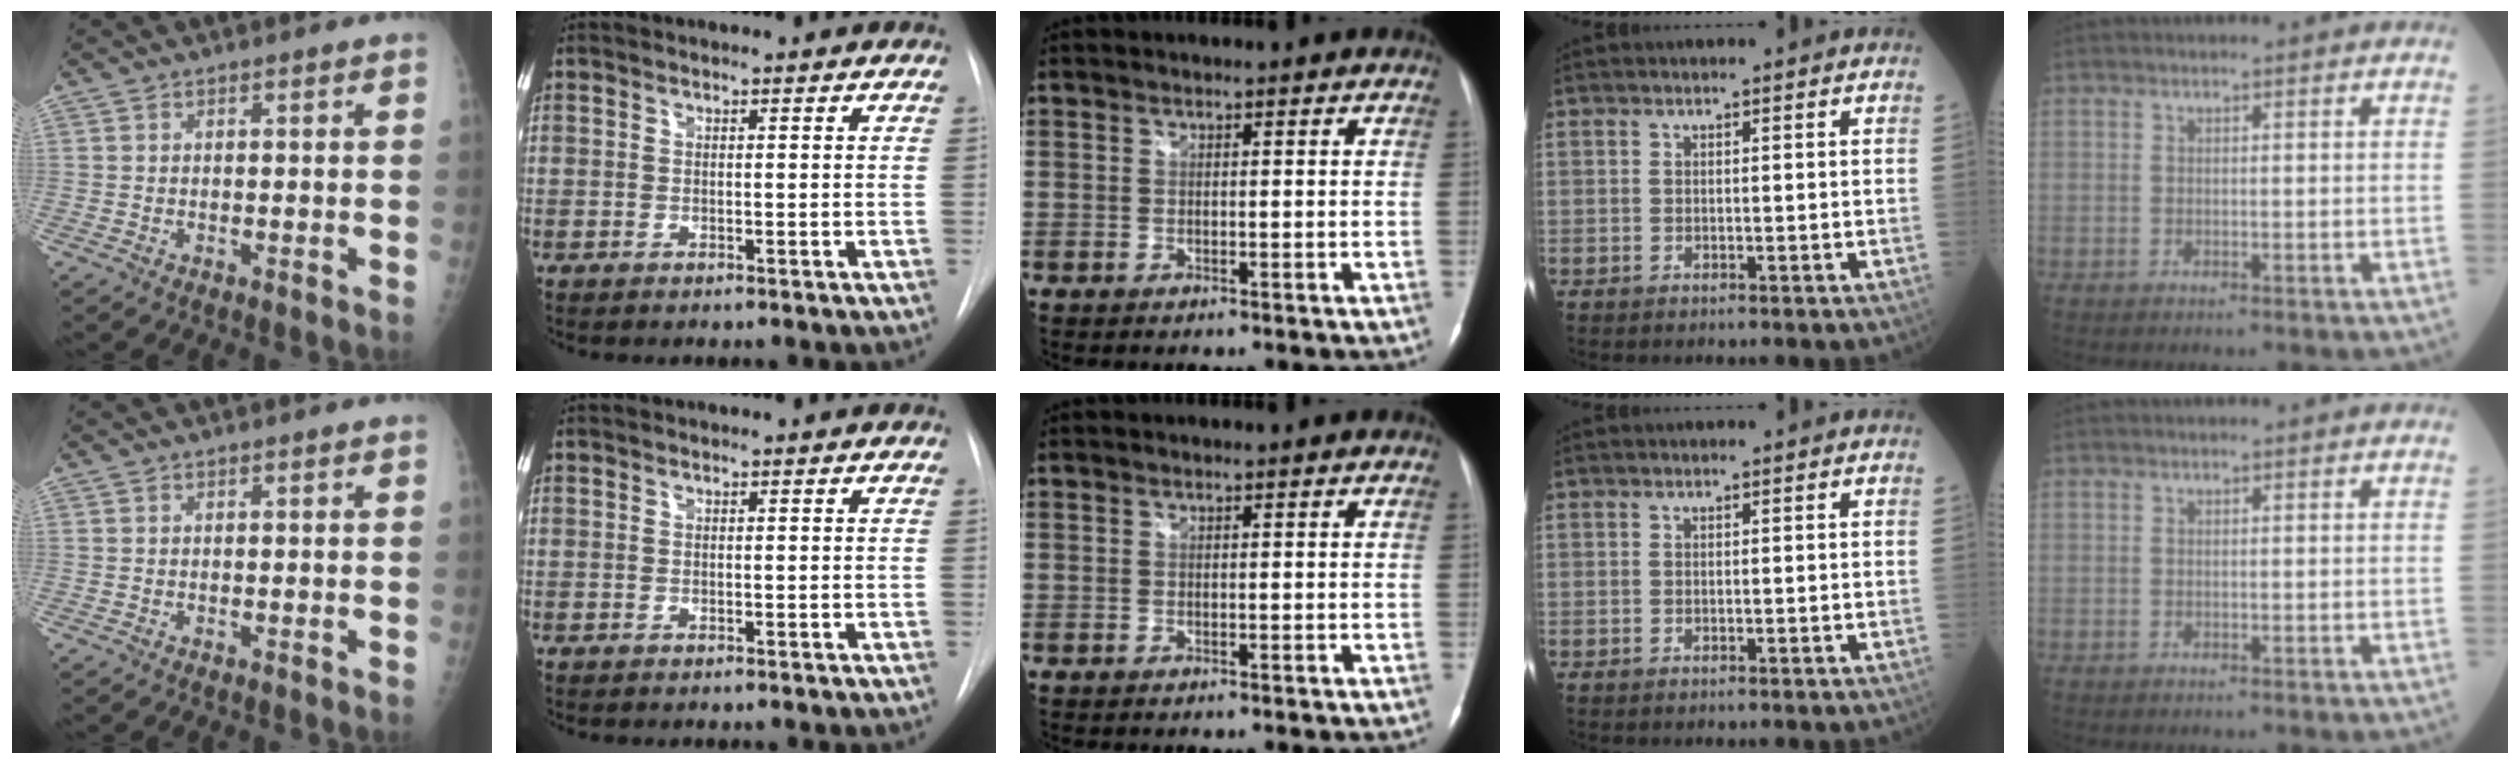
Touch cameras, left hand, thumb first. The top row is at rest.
{}